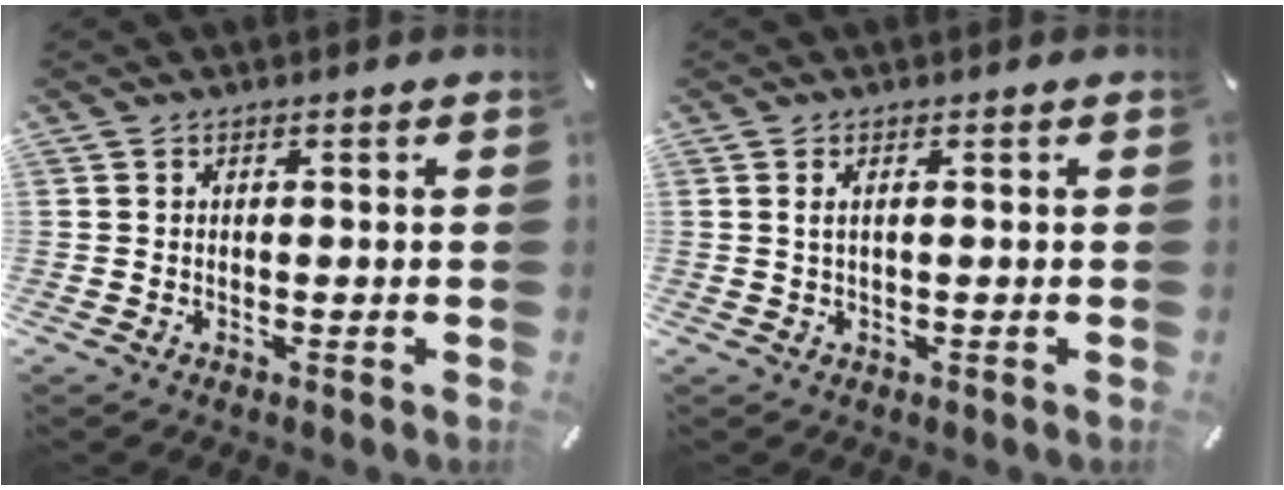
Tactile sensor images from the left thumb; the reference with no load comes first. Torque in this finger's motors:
{"motor_torque": [-0.10, -0.24, 0.10, -0.14, 0.06]}